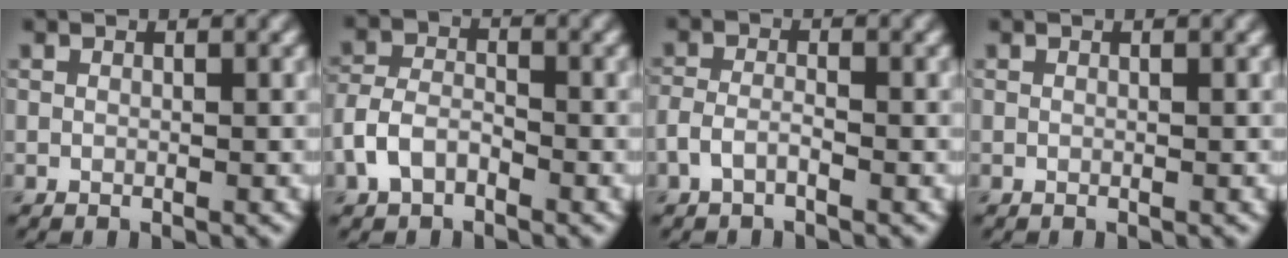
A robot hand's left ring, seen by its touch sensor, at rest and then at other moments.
{"total": 3.1, "force": [-1.8, 1.9, 1.7], "torque": [-0.036, 0.007, -0.043]}
{"total": 1.7, "force": [-1.0, 0.7, 1.2], "torque": [-0.028, 0.004, -0.026]}
{"total": 0.0}